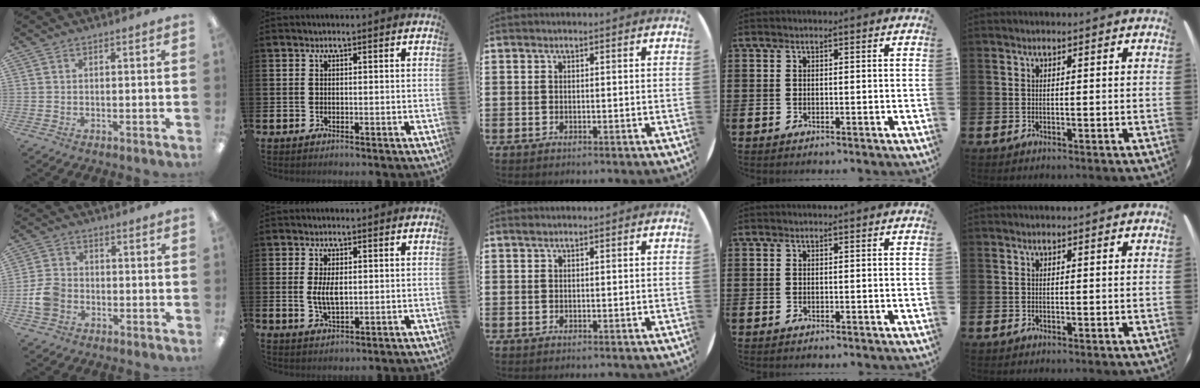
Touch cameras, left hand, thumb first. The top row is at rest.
{"thumb": {"total": 6.6, "force": [-1.9, 5.3, 3.5], "torque": [-0.077, 0.014, -0.034]}, "index": {"total": 3.8, "force": [0.5, 1.7, 3.3], "torque": [-0.056, 0.000, 0.006]}}